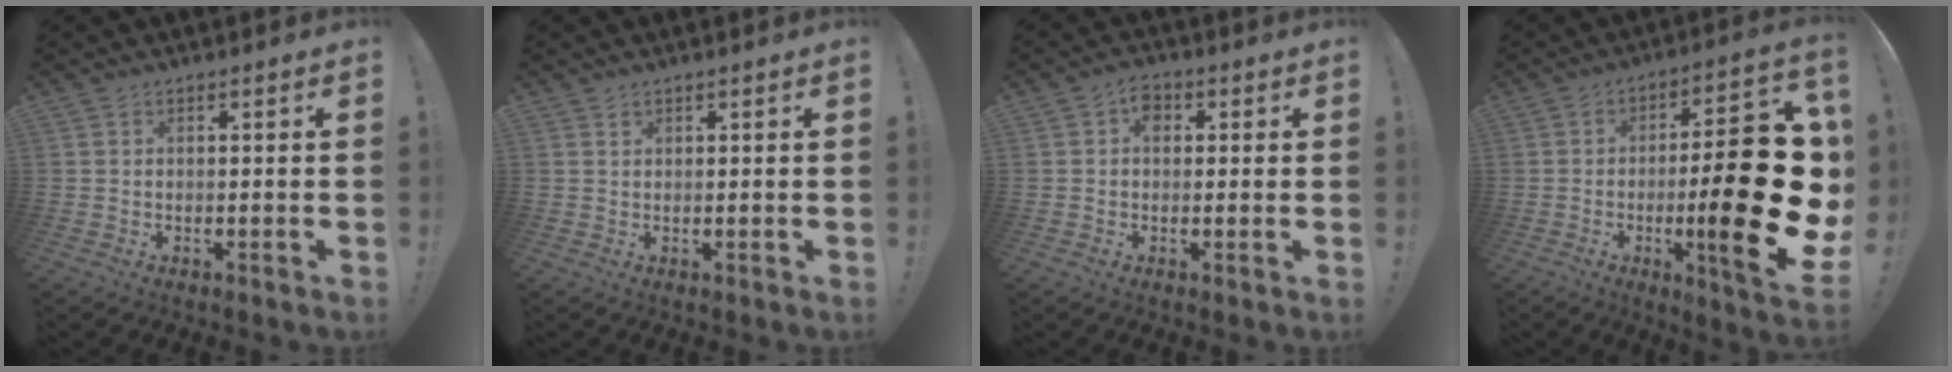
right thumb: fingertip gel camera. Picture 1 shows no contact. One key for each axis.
{"total": 1.0, "fx": 0.8, "fy": 0.5, "fz": 0.1, "tx": 0.006, "ty": -0.003, "tz": 0.015}
{"total": 4.2, "fx": 1.1, "fy": 3.0, "fz": 2.7, "tx": -0.040, "ty": 0.001, "tz": 0.019}
{"total": 26.4, "fx": -4.1, "fy": 6.5, "fz": 25.2, "tx": -0.379, "ty": 0.007, "tz": -0.060}